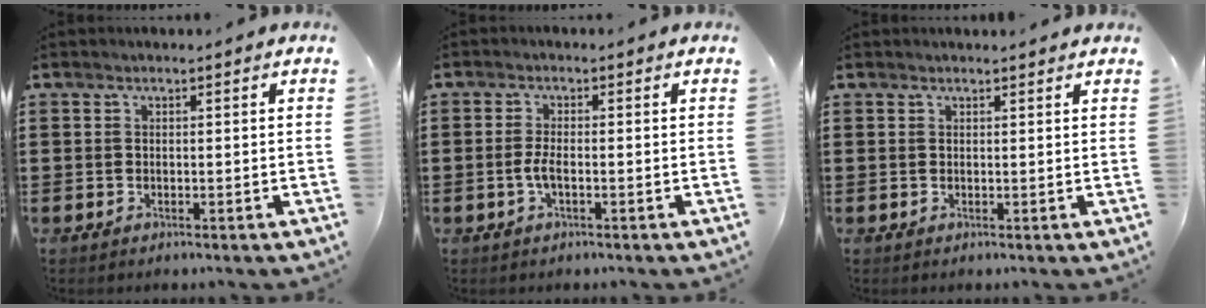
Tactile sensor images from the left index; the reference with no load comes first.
{"total": 2.4, "force": [-0.8, 0.6, 2.2], "torque": [-0.056, -0.003, -0.020]}
{"total": 0.8, "force": [0.7, -0.1, 0.2], "torque": [-0.006, -0.002, 0.015]}